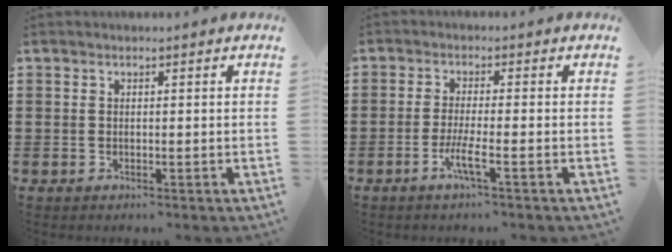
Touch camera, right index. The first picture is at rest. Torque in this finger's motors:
{"motor_torque": [-0.66, 0.87, 0.06, 0.08]}